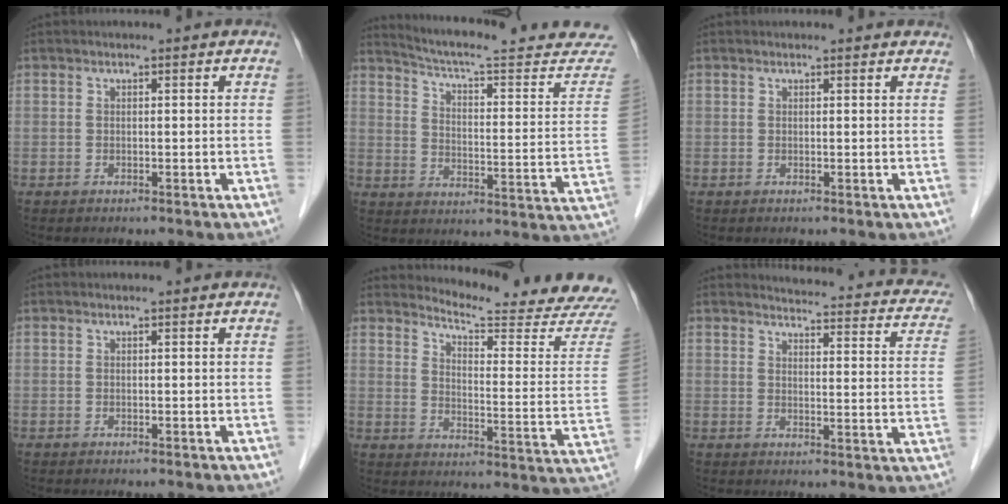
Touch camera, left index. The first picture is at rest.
{"total": 24.0, "force": [22.5, 1.6, 8.1], "torque": [-0.111, -0.078, 0.283]}
{"total": 3.6, "force": [3.4, 0.9, 0.9], "torque": [-0.013, 0.018, 0.031]}
{"total": 0.0}
{"total": 17.4, "force": [17.1, -1.3, 3.0], "torque": [-0.047, -0.131, 0.200]}
{"total": 17.2, "force": [15.7, 3.8, 5.9], "torque": [-0.050, -0.031, 0.152]}